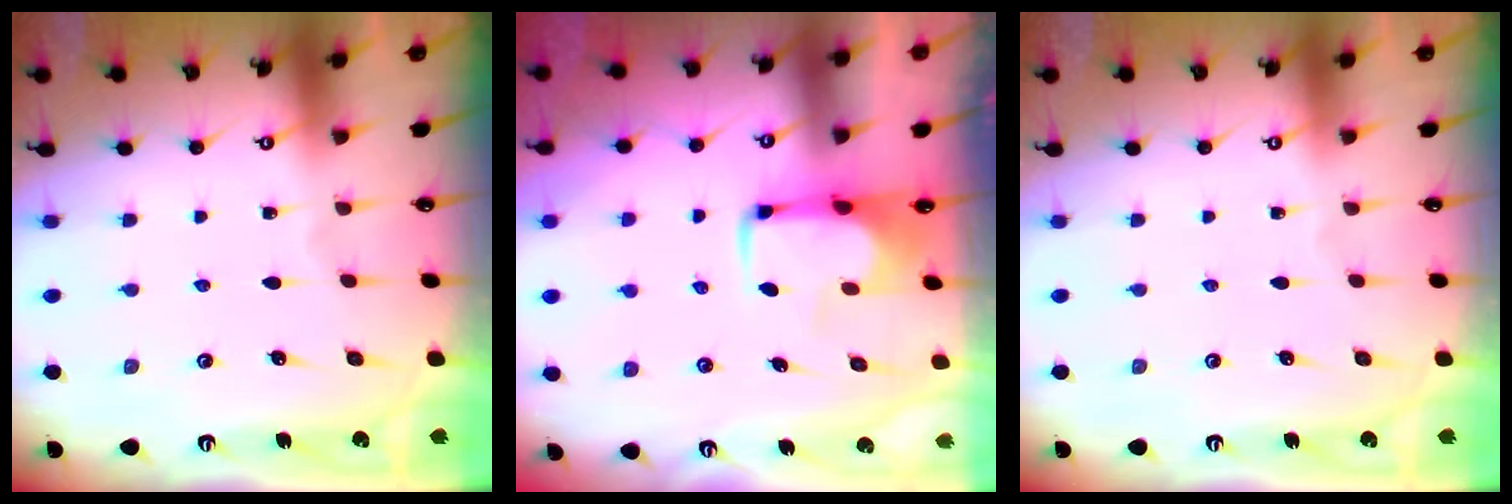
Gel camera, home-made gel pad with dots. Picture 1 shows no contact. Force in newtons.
{"total": 1.7, "press": 1.6, "slide": 0.4}
{"total": 0.0}